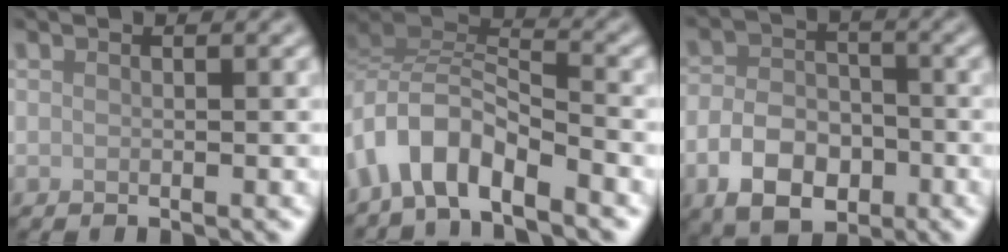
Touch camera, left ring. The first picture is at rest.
{"total": 5.2, "force": [-4.0, 1.6, 3.0], "torque": [-0.048, 0.007, -0.084]}
{"total": 5.9, "force": [-2.5, 4.0, 3.6], "torque": [-0.068, -0.007, -0.047]}